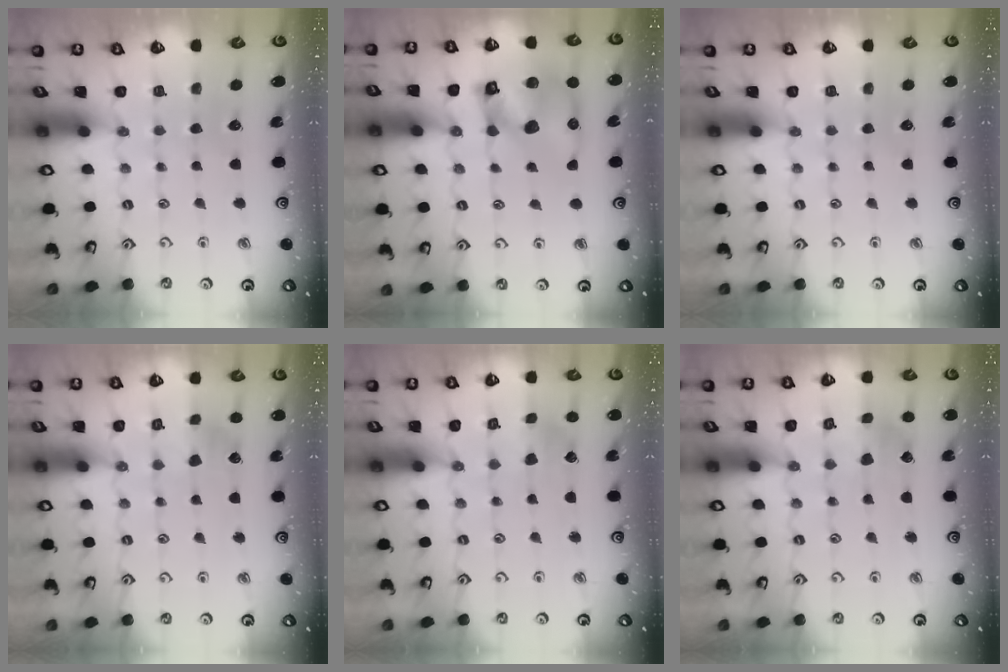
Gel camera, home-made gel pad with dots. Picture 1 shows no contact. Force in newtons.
{"total": 13.5, "press": 13.3, "slide": 1.9}
{"total": 0.0}
{"total": 3.6, "press": 3.5, "slide": 0.5}
{"total": 2.0, "press": 2.0, "slide": 0.1}
{"total": 2.5, "press": 2.5, "slide": 0.3}